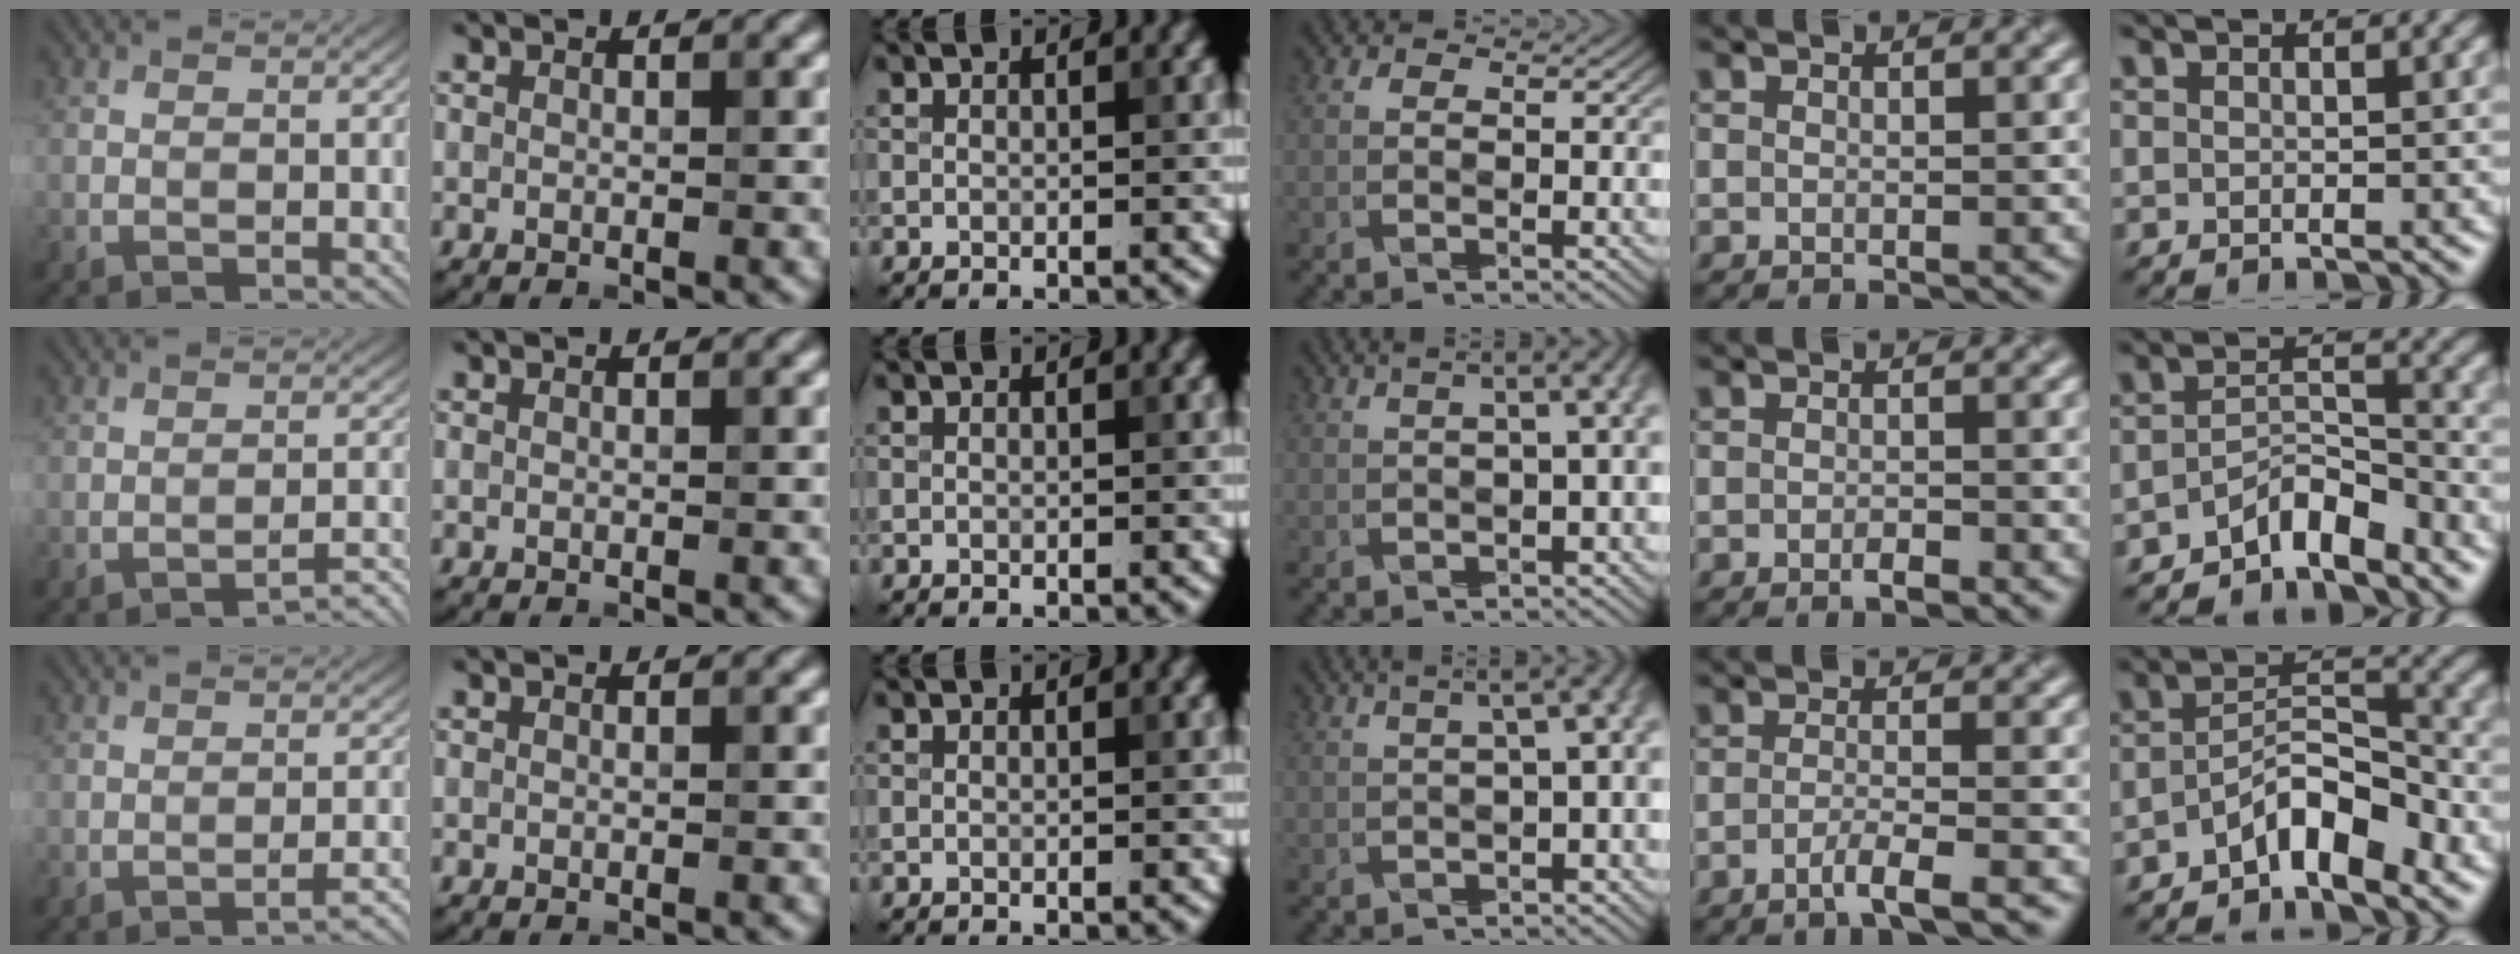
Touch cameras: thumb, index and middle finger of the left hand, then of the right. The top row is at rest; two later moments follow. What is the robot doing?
{"motion": "pour", "object": "sugar"}